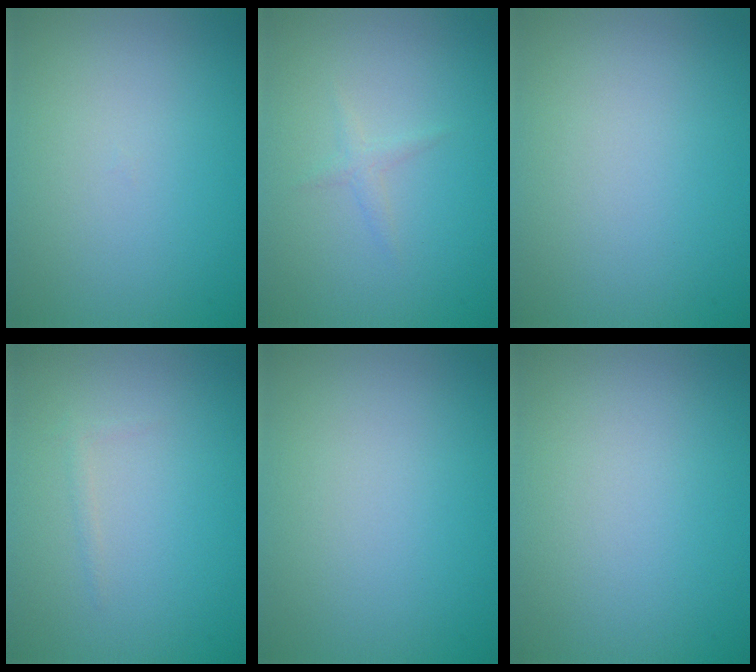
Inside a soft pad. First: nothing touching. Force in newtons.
{"total": 0.9, "press": 0.9, "slide": 0.1}
{"total": 0.0}
{"total": 0.6, "press": 0.6, "slide": 0.1}
{"total": 0.0}
{"total": 0.0}